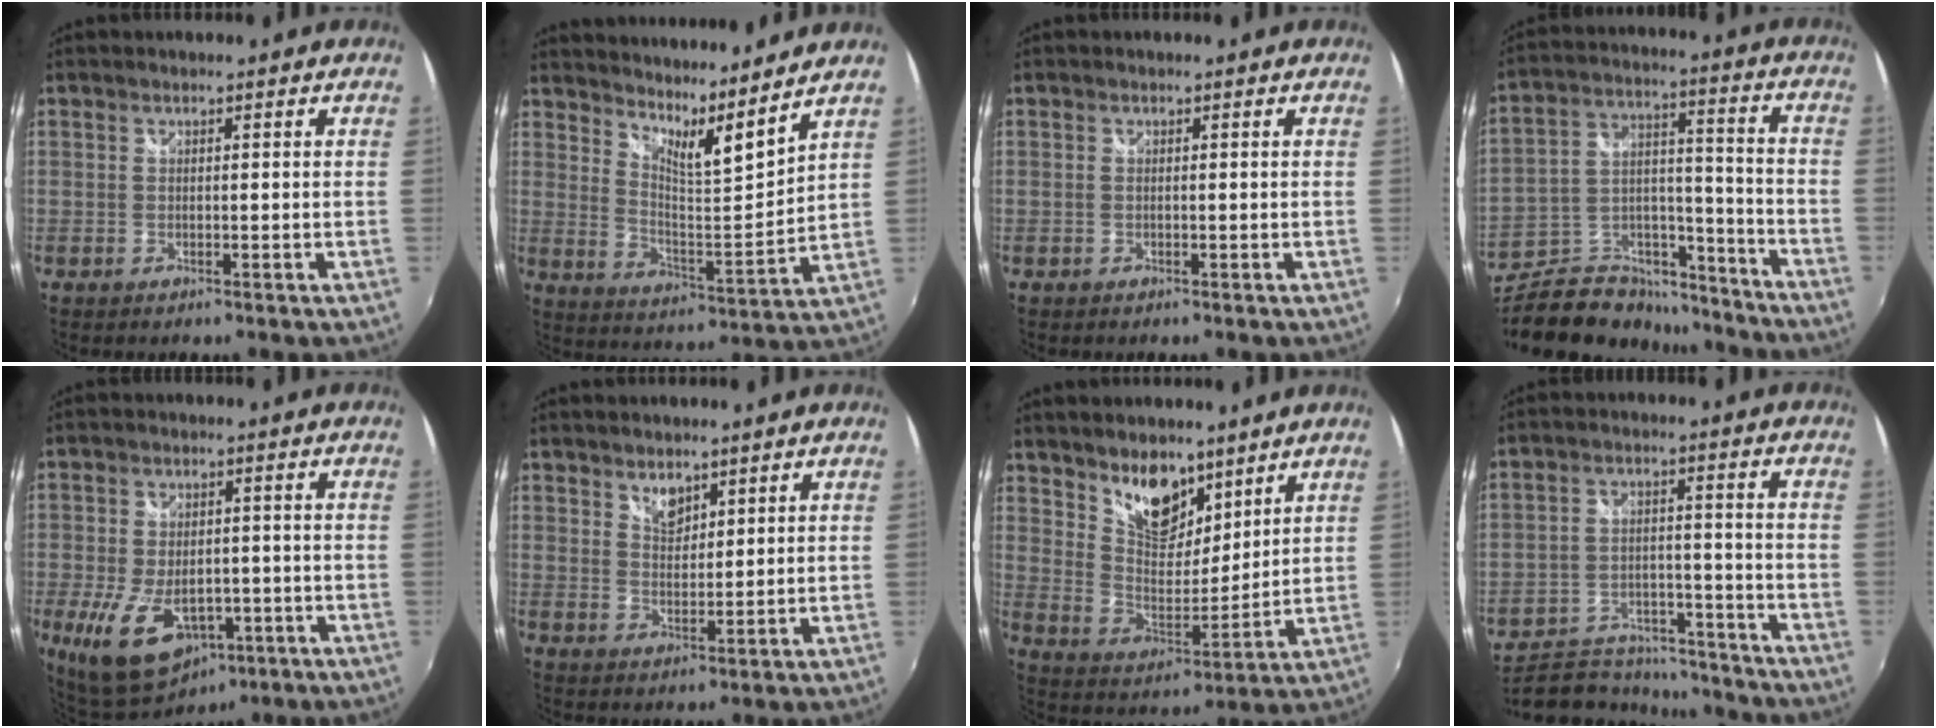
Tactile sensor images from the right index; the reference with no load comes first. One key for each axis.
{"total": 11.4, "fx": 10.0, "fy": 0.4, "fz": 5.5, "tx": -0.075, "ty": -0.030, "tz": 0.156}
{"total": 0.0}
{"total": 21.6, "fx": -16.5, "fy": 10.5, "fz": 9.1, "tx": -0.184, "ty": 0.046, "tz": -0.243}
{"total": 14.0, "fx": -6.0, "fy": 8.4, "fz": 9.6, "tx": -0.211, "ty": -0.032, "tz": -0.089}
{"total": 3.7, "fx": 2.7, "fy": 1.9, "fz": 1.6, "tx": -0.020, "ty": 0.000, "tz": 0.048}
{"total": 11.8, "fx": 8.4, "fy": 5.8, "fz": 6.0, "tx": -0.098, "ty": -0.003, "tz": 0.157}
{"total": 16.8, "fx": -14.4, "fy": 6.8, "fz": 5.3, "tx": -0.123, "ty": 0.008, "tz": -0.202}